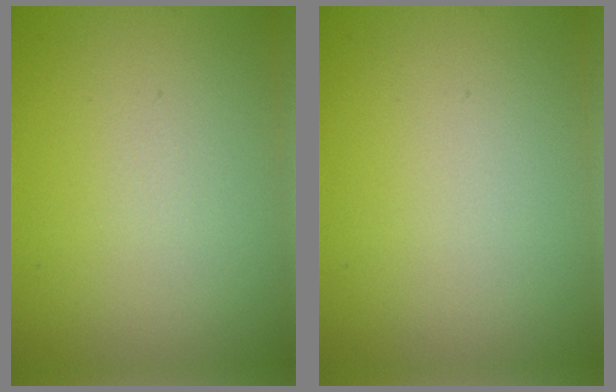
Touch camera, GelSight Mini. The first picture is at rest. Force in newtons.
{"total": 0.0}